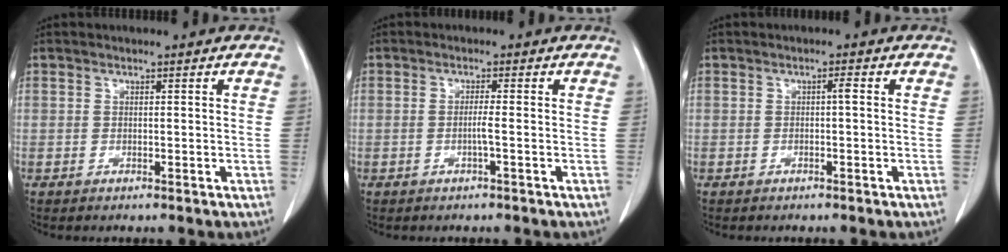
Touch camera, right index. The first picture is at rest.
{"total": 1.6, "force": [-0.4, -0.3, 1.5], "torque": [-0.027, -0.001, -0.009]}
{"total": 0.9, "force": [0.1, 0.0, 0.9], "torque": [-0.016, 0.002, 0.001]}